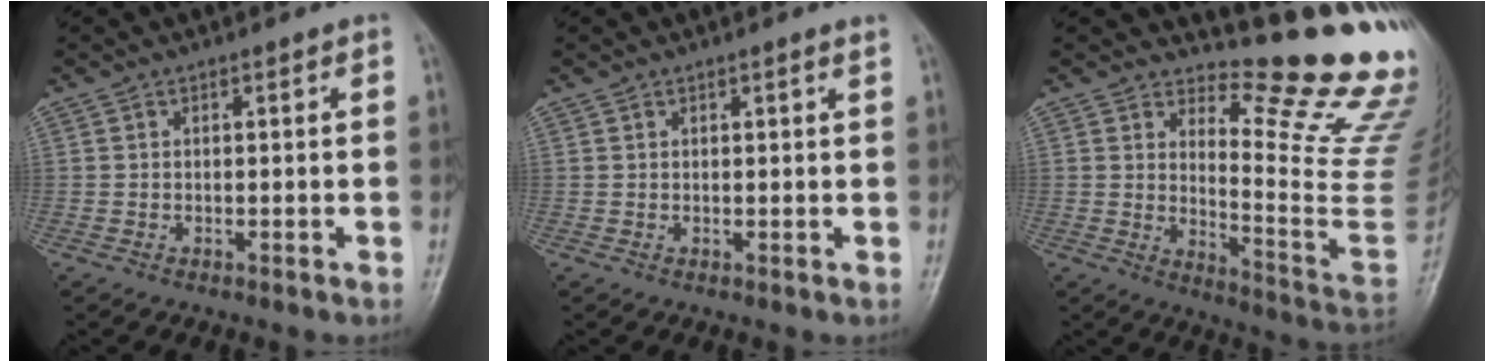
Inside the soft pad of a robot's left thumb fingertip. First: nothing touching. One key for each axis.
{"total": 0.8, "fx": 0.6, "fy": 0.2, "fz": 0.5, "tx": -0.005, "ty": -0.001, "tz": 0.006}
{"total": 16.7, "fx": 13.4, "fy": 2.2, "fz": 9.7, "tx": -0.105, "ty": -0.176, "tz": 0.175}